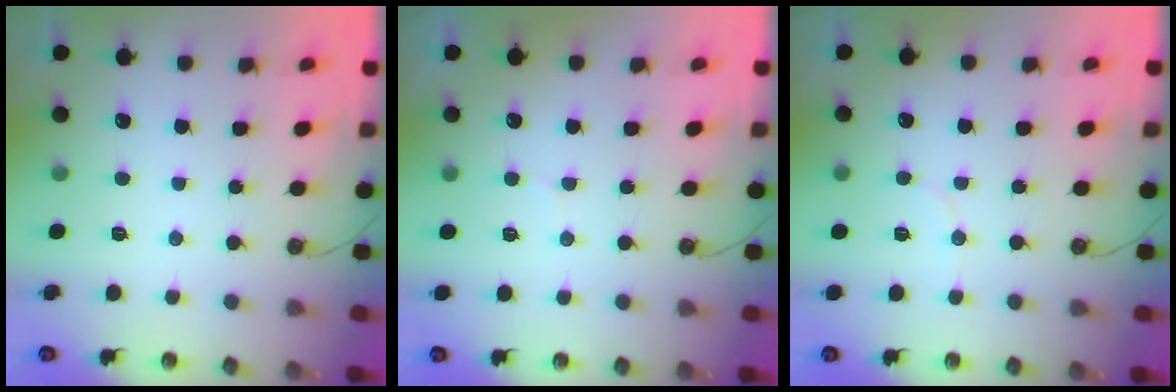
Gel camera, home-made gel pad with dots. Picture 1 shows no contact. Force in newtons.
{"total": 3.5, "press": 3.1, "slide": 1.7}
{"total": 5.3, "press": 5.2, "slide": 1.1}